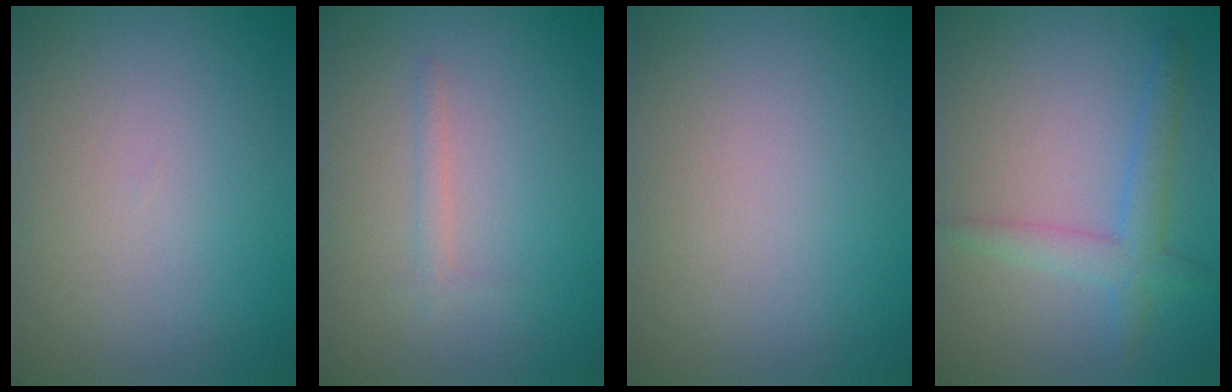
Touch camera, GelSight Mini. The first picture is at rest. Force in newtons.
{"total": 0.9, "press": 0.9, "slide": 0.0}
{"total": 0.0}
{"total": 2.8, "press": 2.8, "slide": 0.2}